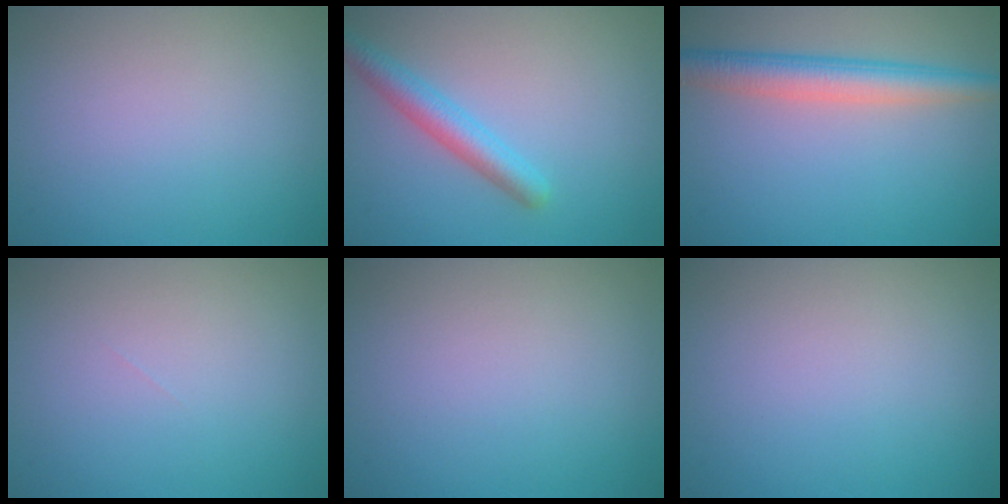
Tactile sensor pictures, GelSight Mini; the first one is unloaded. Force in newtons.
{"total": 2.9, "press": 2.9, "slide": 0.1}
{"total": 4.3, "press": 4.3, "slide": 0.1}
{"total": 0.0}
{"total": 0.0}
{"total": 0.0}